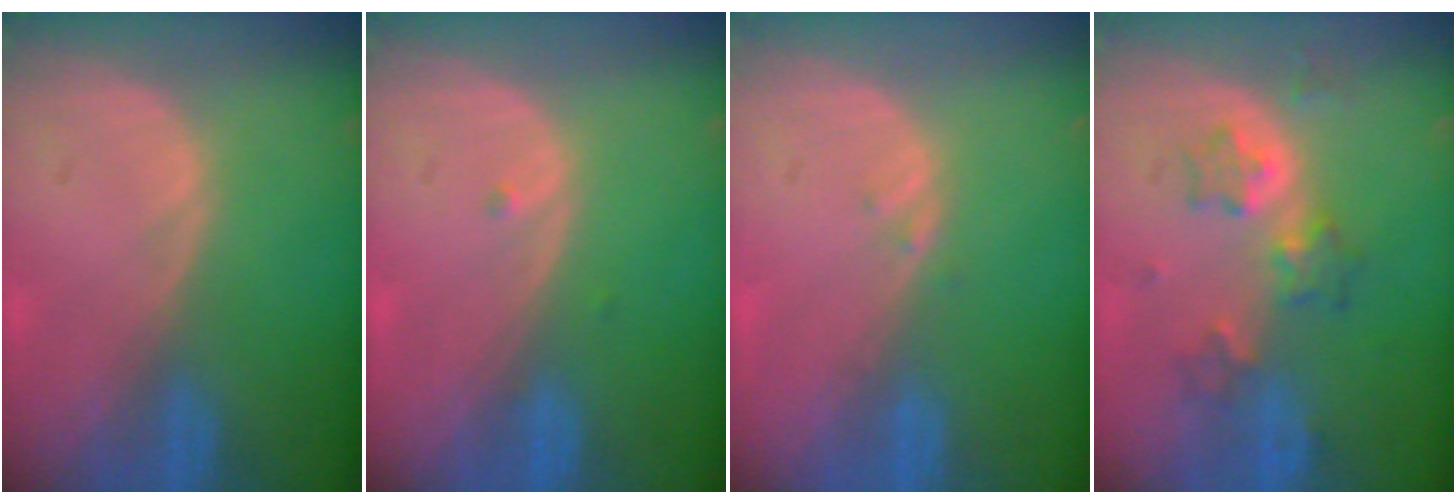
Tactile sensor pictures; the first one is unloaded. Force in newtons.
{"total": 0.6, "press": 0.5, "slide": 0.3}
{"total": 0.7, "press": 0.6, "slide": 0.3}
{"total": 5.4, "press": 5.4, "slide": 0.6}